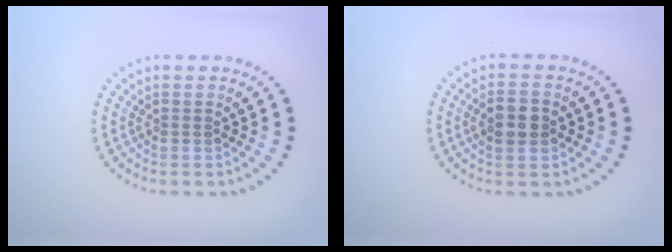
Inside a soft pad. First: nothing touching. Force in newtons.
{"total": 2.9, "press": 2.9, "slide": 0.1}